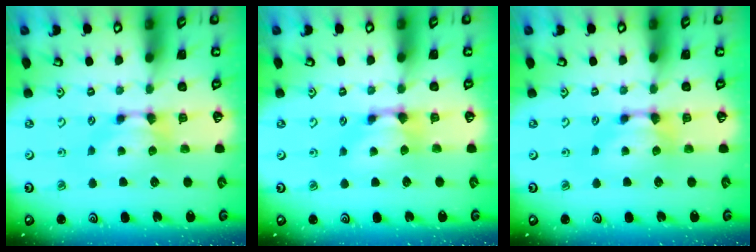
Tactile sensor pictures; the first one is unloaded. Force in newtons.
{"total": 0.9, "press": 0.5, "slide": 0.8}
{"total": 0.0}